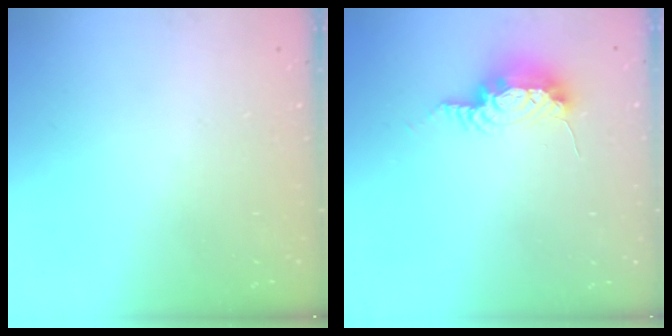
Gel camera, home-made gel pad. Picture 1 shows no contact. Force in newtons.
{"total": 8.3, "press": 8.1, "slide": 1.9}